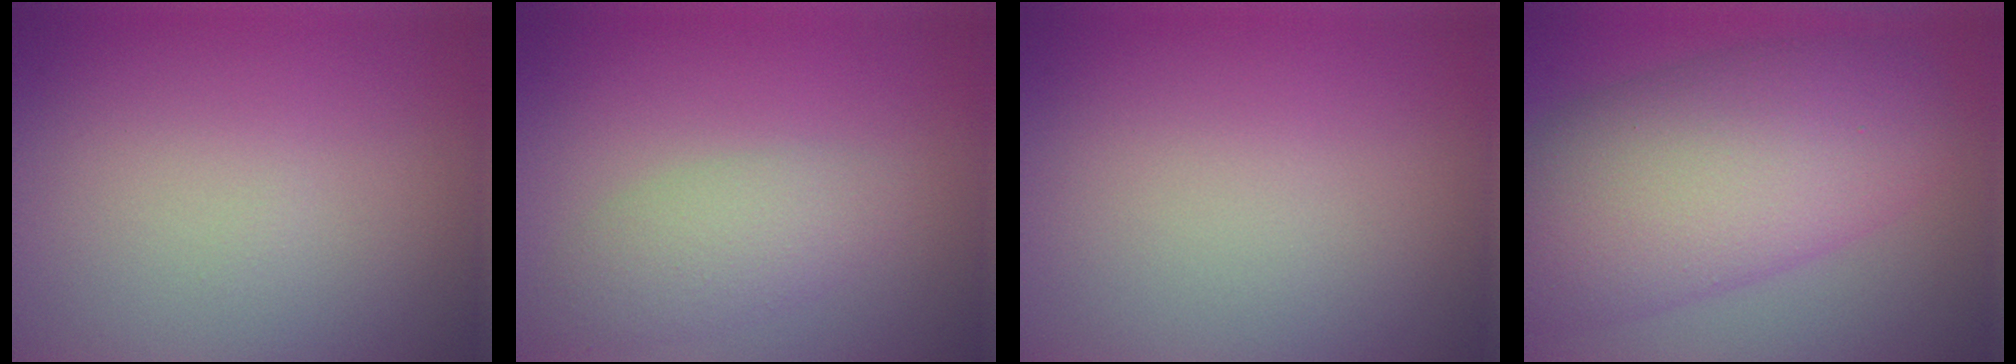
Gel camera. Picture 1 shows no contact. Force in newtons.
{"total": 3.0, "press": 3.0, "slide": 0.1}
{"total": 0.0}
{"total": 11.1, "press": 11.1, "slide": 0.2}